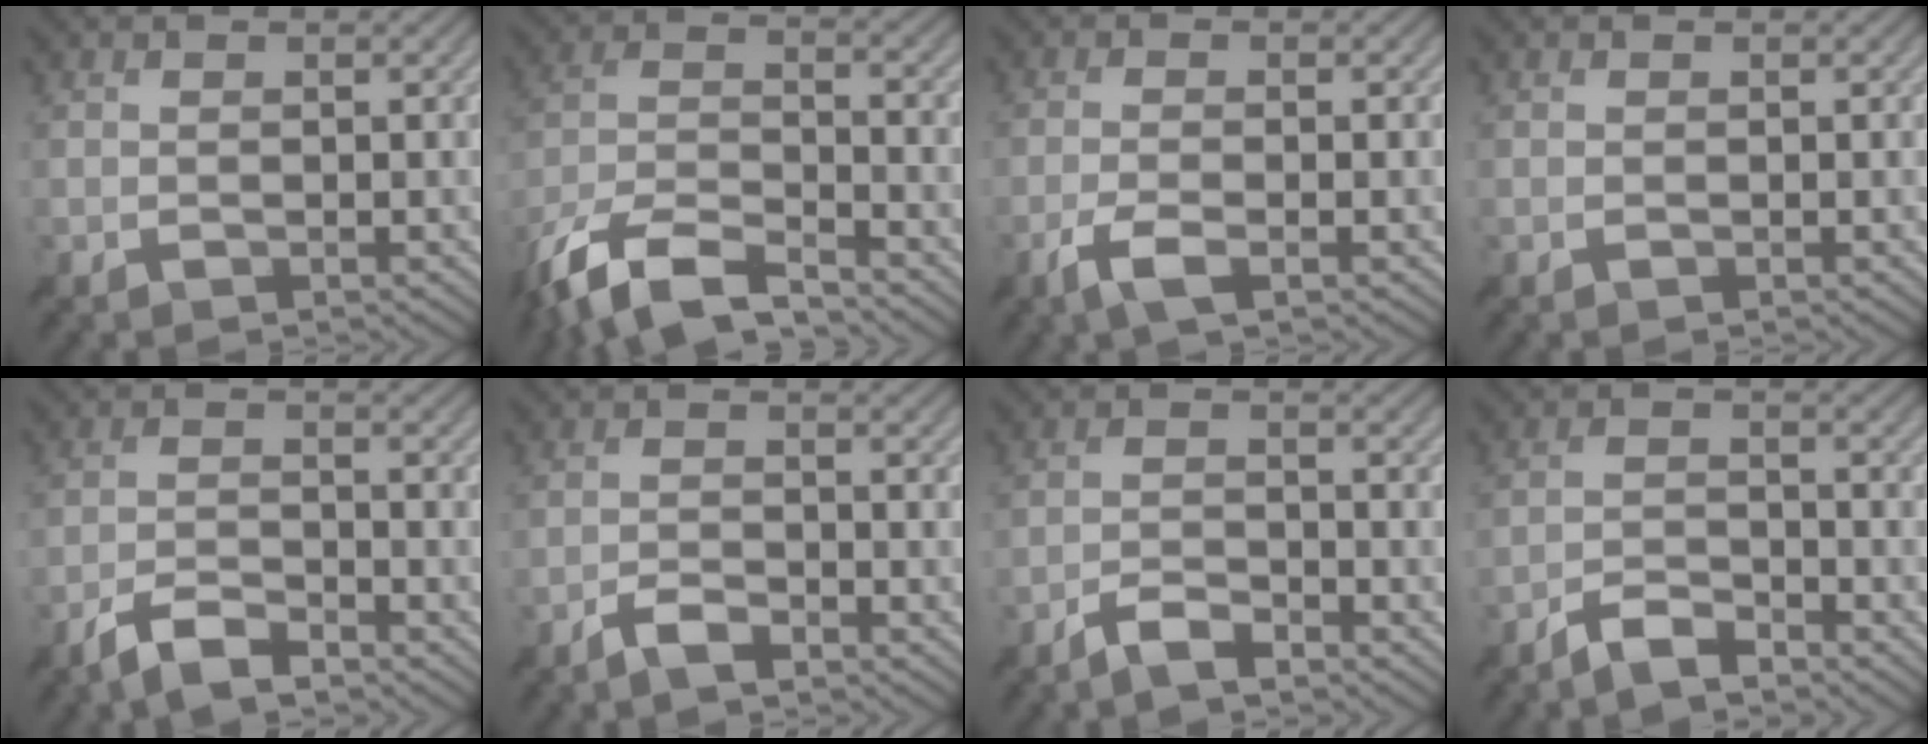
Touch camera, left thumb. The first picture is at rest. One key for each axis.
{"total": 11.5, "fx": -8.8, "fy": 3.3, "fz": 6.6, "tx": -0.145, "ty": -0.015, "tz": -0.177}
{"total": 3.5, "fx": -1.8, "fy": 0.8, "fz": 2.9, "tx": -0.057, "ty": 0.001, "tz": -0.042}
{"total": 0.0}
{"total": 4.6, "fx": -3.6, "fy": 1.0, "fz": 2.6, "tx": -0.055, "ty": 0.000, "tz": -0.075}
{"total": 2.5, "fx": -2.0, "fy": 0.5, "fz": 1.4, "tx": -0.029, "ty": 0.002, "tz": -0.044}
{"total": 3.1, "fx": -2.5, "fy": 0.6, "fz": 1.7, "tx": -0.033, "ty": 0.002, "tz": -0.055}
{"total": 3.6, "fx": -3.1, "fy": 0.7, "fz": 1.7, "tx": -0.032, "ty": 0.002, "tz": -0.066}